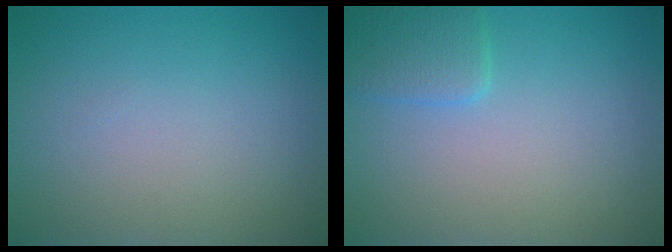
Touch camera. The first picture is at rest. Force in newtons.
{"total": 2.1, "press": 2.1, "slide": 0.1}